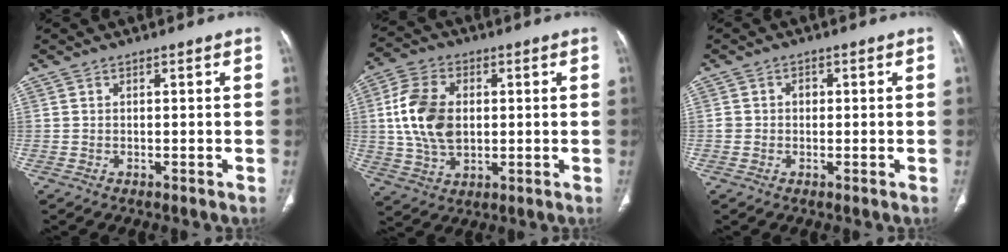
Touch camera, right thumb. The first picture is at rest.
{"total": 12.7, "force": [1.2, 8.3, 9.5], "torque": [-0.179, 0.002, 0.025]}
{"total": 2.0, "force": [0.1, 1.8, 0.9], "torque": [-0.004, 0.009, 0.000]}